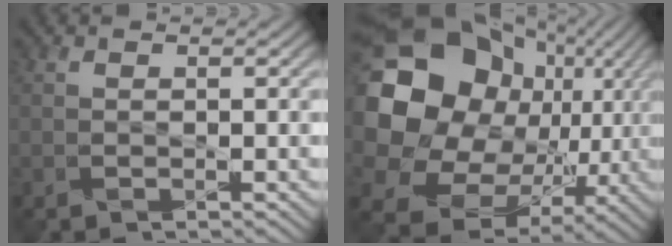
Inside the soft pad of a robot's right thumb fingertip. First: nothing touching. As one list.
[{"total": 25.5, "force": [4.5, 21.8, 12.4], "torque": [-0.322, -0.009, 0.096]}]